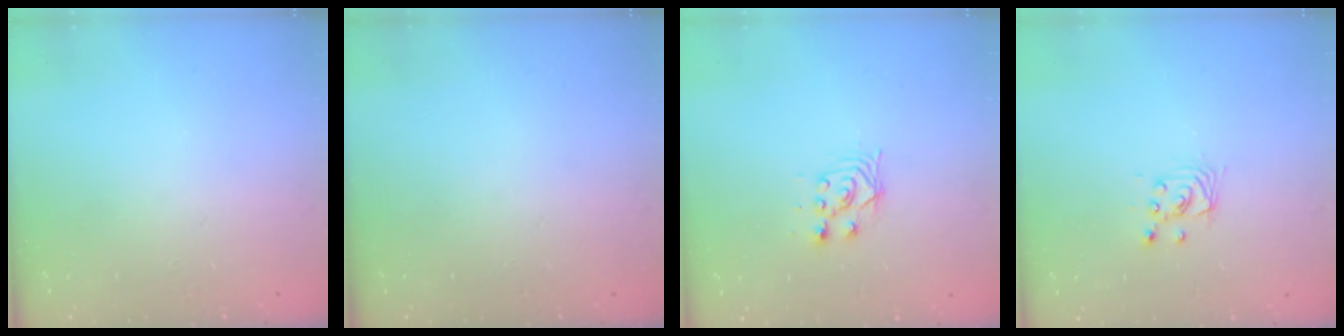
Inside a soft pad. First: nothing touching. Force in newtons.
{"total": 0.0}
{"total": 4.0, "press": 4.0, "slide": 0.7}
{"total": 2.8, "press": 2.8, "slide": 0.2}